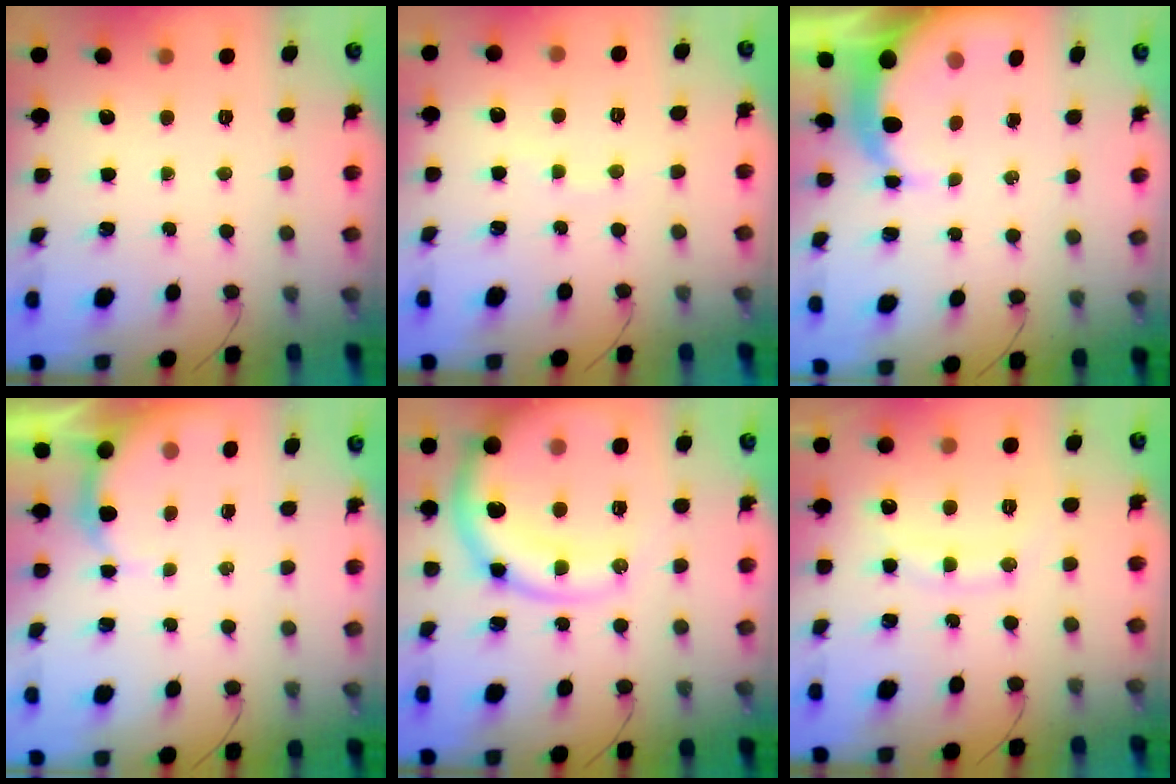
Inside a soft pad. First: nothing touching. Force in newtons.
{"total": 2.3, "press": 2.1, "slide": 0.7}
{"total": 7.5, "press": 7.4, "slide": 1.3}
{"total": 5.0, "press": 5.0, "slide": 0.6}
{"total": 16.1, "press": 15.8, "slide": 3.0}
{"total": 11.0, "press": 10.9, "slide": 1.0}